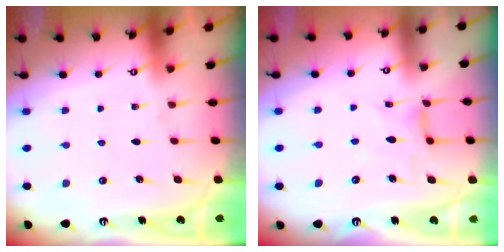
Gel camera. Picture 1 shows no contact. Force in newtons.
{"total": 2.7, "press": 2.6, "slide": 0.5}